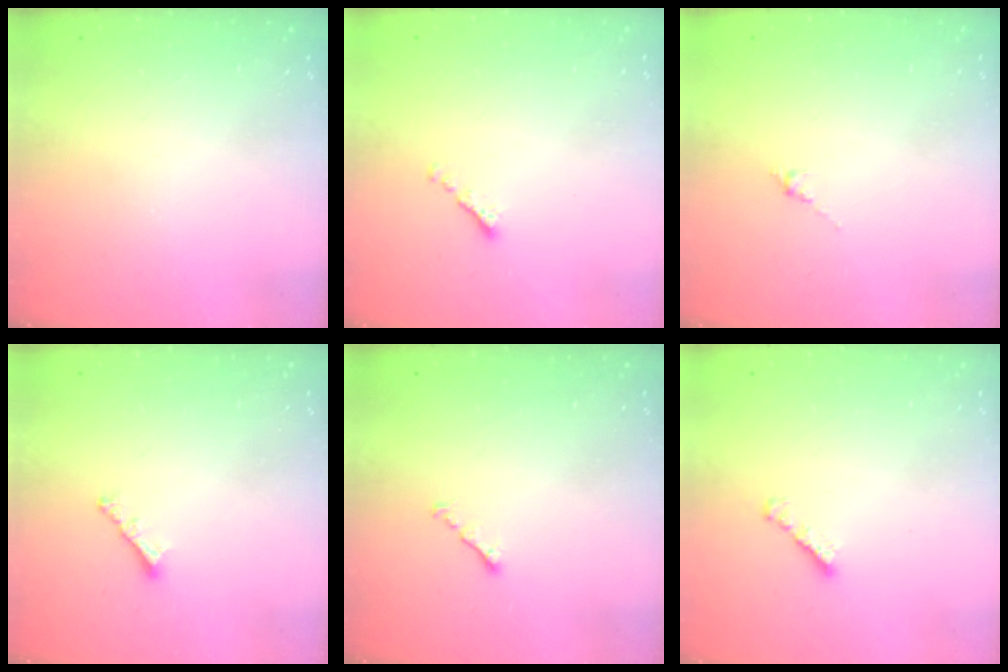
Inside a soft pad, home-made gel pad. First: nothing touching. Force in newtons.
{"total": 0.0}
{"total": 0.0}
{"total": 2.2, "press": 2.2, "slide": 0.5}
{"total": 0.8, "press": 0.6, "slide": 0.4}
{"total": 1.9, "press": 1.9, "slide": 0.5}